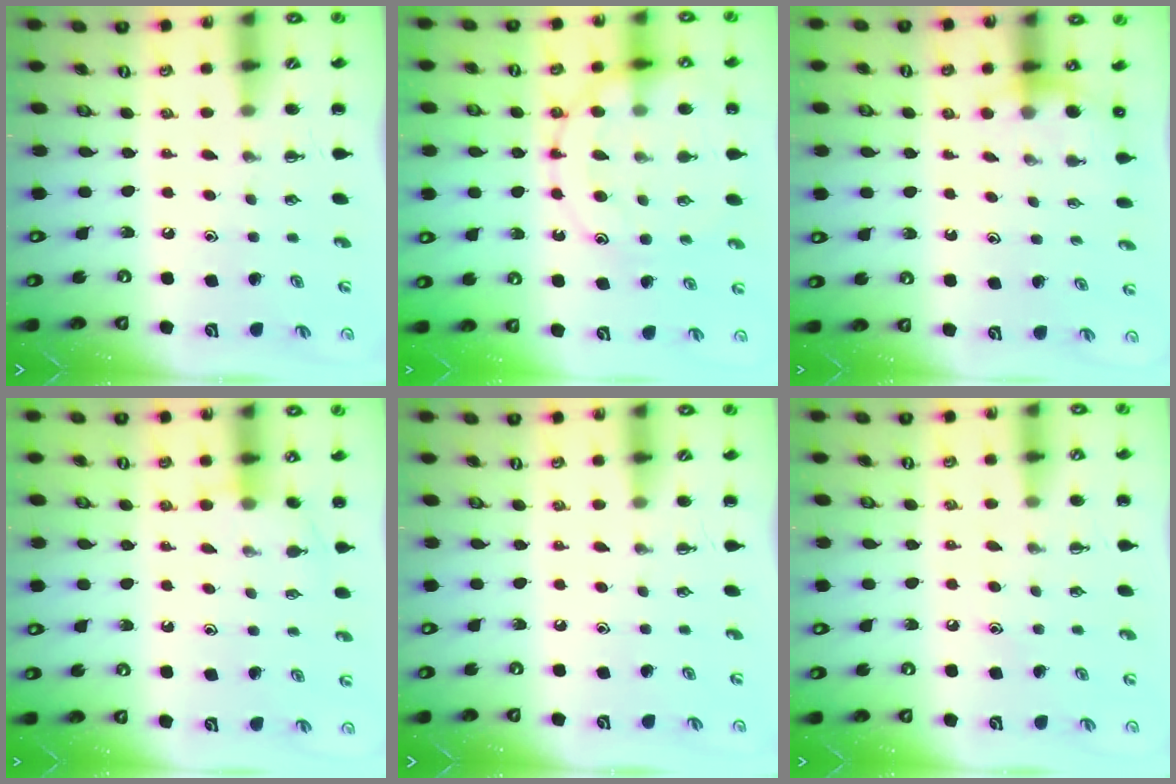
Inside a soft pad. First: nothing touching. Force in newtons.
{"total": 15.7, "press": 15.6, "slide": 1.9}
{"total": 3.9, "press": 3.7, "slide": 1.2}
{"total": 6.8, "press": 6.7, "slide": 1.3}
{"total": 0.0}
{"total": 6.0, "press": 5.8, "slide": 1.7}